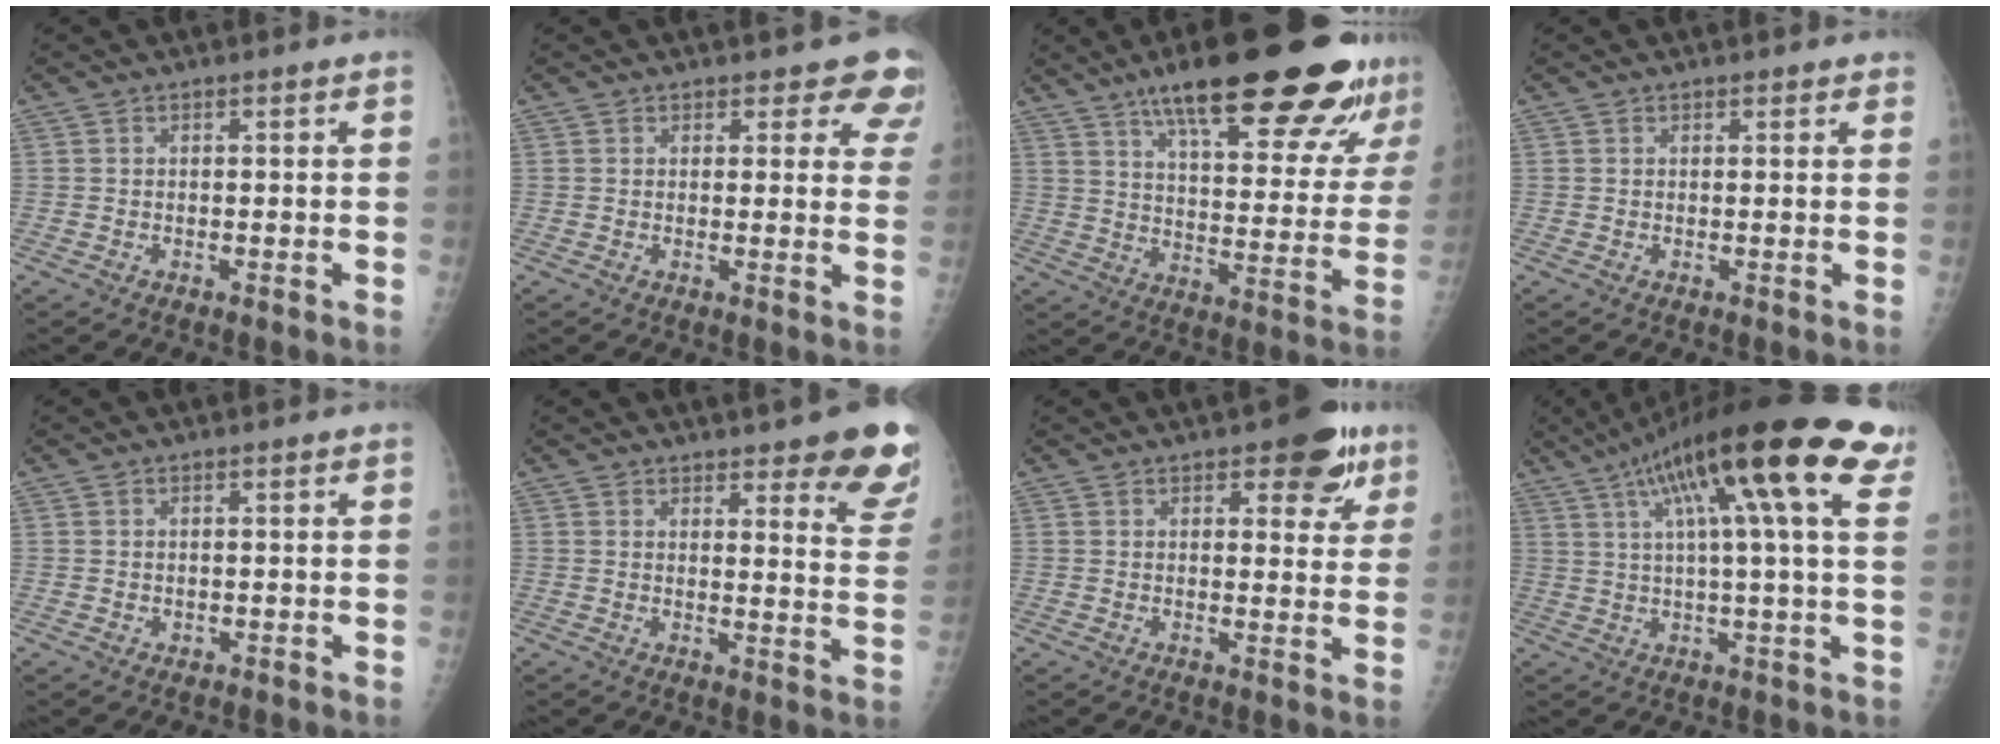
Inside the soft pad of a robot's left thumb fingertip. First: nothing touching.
{"total": 7.6, "force": [6.5, 3.6, 1.3], "torque": [0.043, -0.030, 0.044]}
{"total": 27.8, "force": [19.0, 6.6, 19.2], "torque": [-0.242, -0.056, 0.273]}
{"total": 1.1, "force": [0.9, 0.6, 0.1], "torque": [0.013, -0.006, 0.006]}
{"total": 0.7, "force": [0.2, 0.6, 0.2], "torque": [0.002, -0.001, 0.002]}
{"total": 11.8, "force": [8.9, 3.2, 7.0], "torque": [-0.042, -0.056, 0.094]}
{"total": 8.6, "force": [4.9, 4.0, 5.8], "torque": [-0.037, -0.018, 0.058]}
{"total": 23.6, "force": [12.2, 3.5, 19.9], "torque": [-0.309, 0.014, 0.168]}